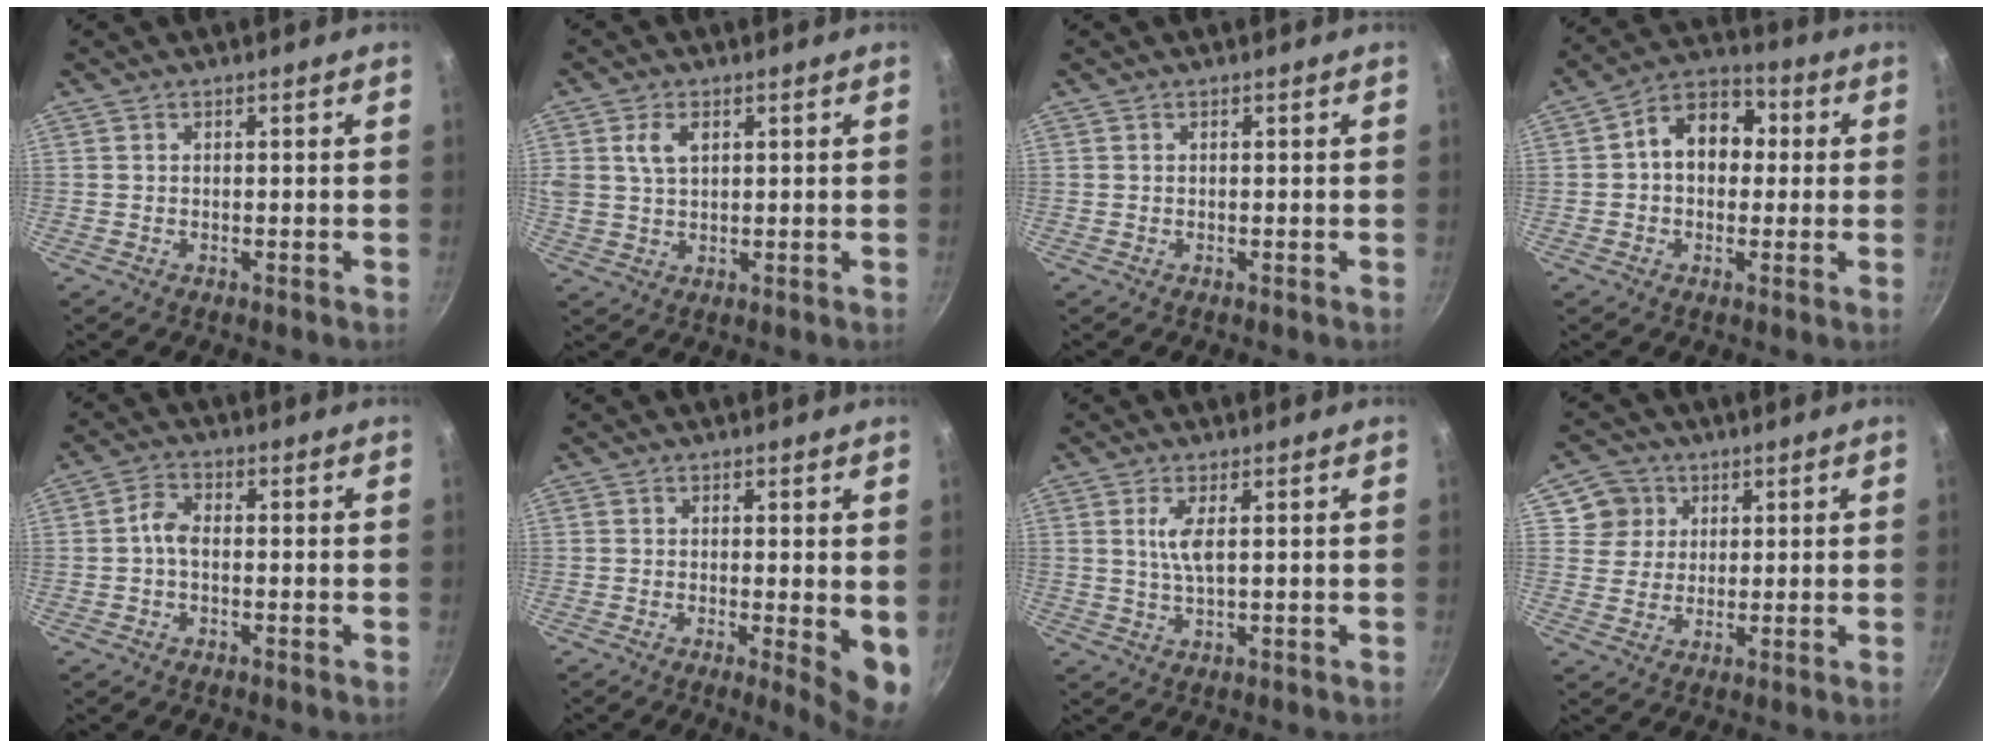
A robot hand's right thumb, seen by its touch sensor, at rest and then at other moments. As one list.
[{"total": 5.1, "force": [1.8, 3.2, 3.5], "torque": [-0.056, -0.002, 0.034]}, {"total": 0.0}, {"total": 10.8, "force": [1.1, 8.1, 7.1], "torque": [-0.062, 0.028, -0.004]}, {"total": 3.3, "force": [-0.8, 1.9, 2.5], "torque": [-0.049, 0.018, -0.021]}, {"total": 6.7, "force": [-0.4, 1.6, 6.5], "torque": [-0.078, -0.017, -0.004]}, {"total": 4.0, "force": [0.9, 0.9, 3.8], "torque": [-0.081, -0.004, 0.021]}, {"total": 6.2, "force": [2.5, 5.7, 0.9], "torque": [0.024, 0.004, 0.038]}]